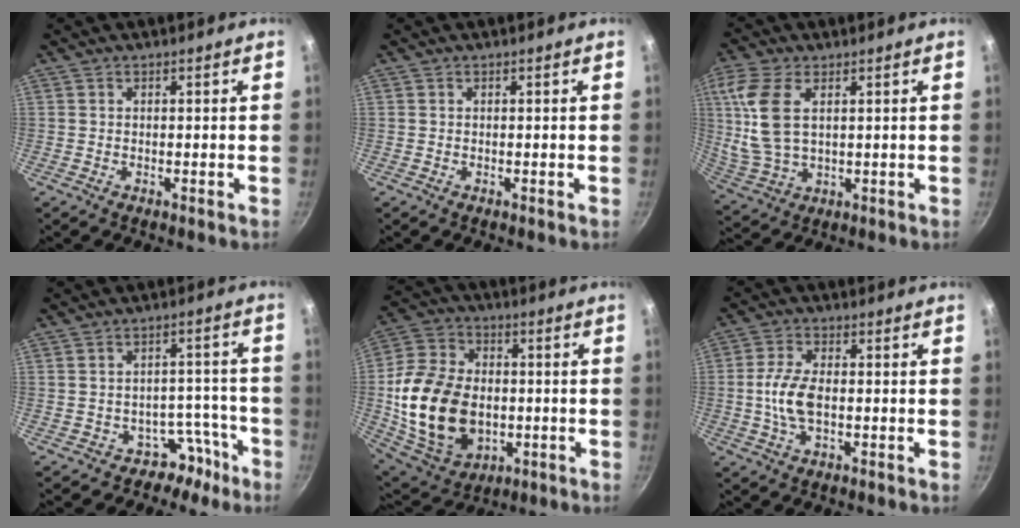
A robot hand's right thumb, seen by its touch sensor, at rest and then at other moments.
{"total": 0.0}
{"total": 11.9, "force": [2.9, 6.6, 9.5], "torque": [-0.201, -0.002, 0.067]}
{"total": 6.2, "force": [-4.2, 4.4, 1.0], "torque": [0.051, 0.068, -0.049]}
{"total": 21.8, "force": [-2.4, 15.4, 15.3], "torque": [-0.284, 0.013, -0.029]}
{"total": 7.3, "force": [-0.6, 3.8, 6.2], "torque": [-0.127, 0.011, -0.016]}